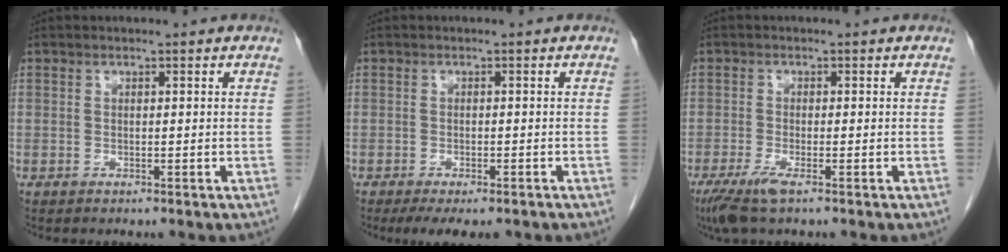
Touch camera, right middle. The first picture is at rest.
{"total": 6.5, "force": [-5.0, 2.1, 3.6], "torque": [-0.046, -0.010, -0.071]}
{"total": 4.0, "force": [-2.5, 0.5, 3.2], "torque": [-0.067, -0.014, -0.047]}